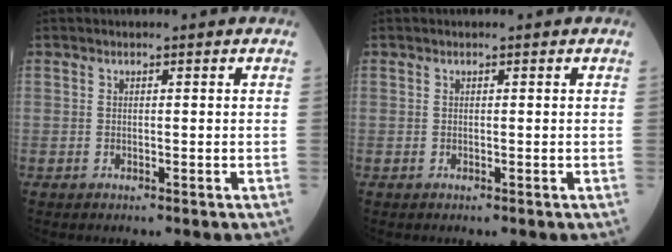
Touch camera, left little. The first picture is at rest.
{"total": 0.0}